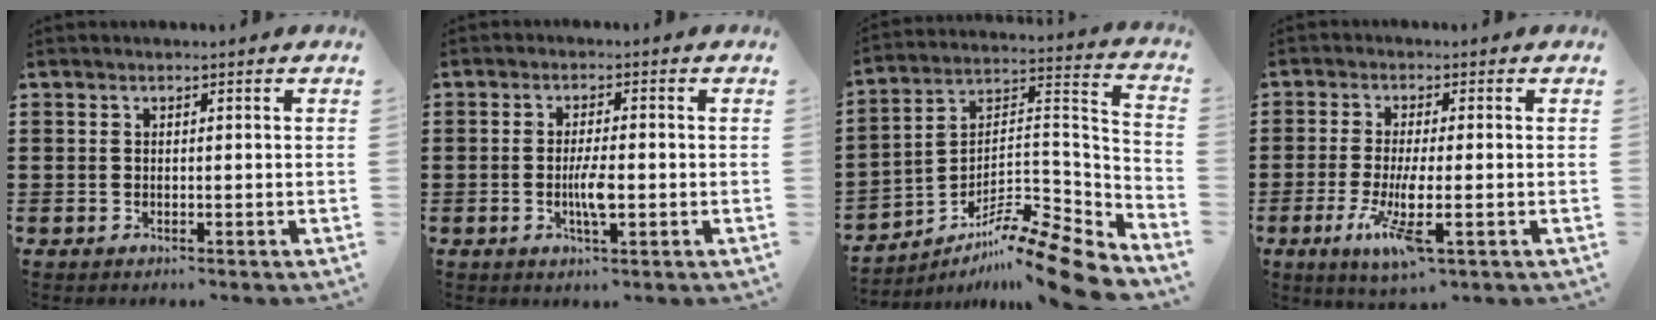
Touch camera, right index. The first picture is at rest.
{"total": 4.1, "force": [-0.9, 0.8, 3.9], "torque": [-0.082, -0.005, -0.020]}
{"total": 11.7, "force": [-10.0, 1.0, 6.1], "torque": [-0.090, 0.014, -0.195]}
{"total": 7.0, "force": [-2.5, 1.1, 6.4], "torque": [-0.138, -0.020, -0.047]}